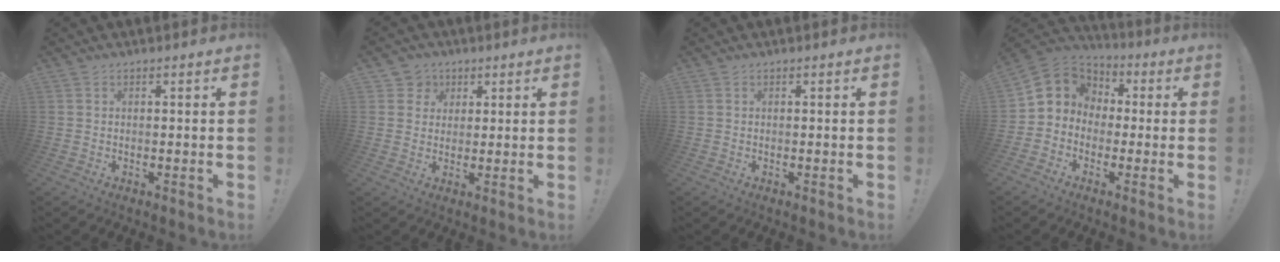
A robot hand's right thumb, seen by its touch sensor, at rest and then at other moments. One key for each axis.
{"total": 4.9, "fx": 1.9, "fy": 4.5, "fz": 0.5, "tx": -0.010, "ty": -0.012, "tz": 0.037}
{"total": 0.0}
{"total": 6.9, "fx": -0.9, "fy": 6.7, "fz": 1.1, "tx": -0.011, "ty": 0.007, "tz": -0.007}